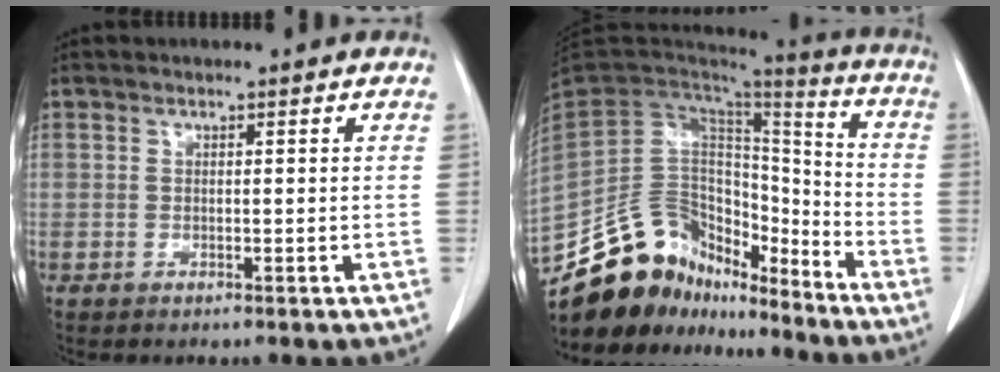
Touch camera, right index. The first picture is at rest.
{"total": 18.1, "force": [-15.1, 8.6, 4.8], "torque": [-0.079, 0.064, -0.252]}